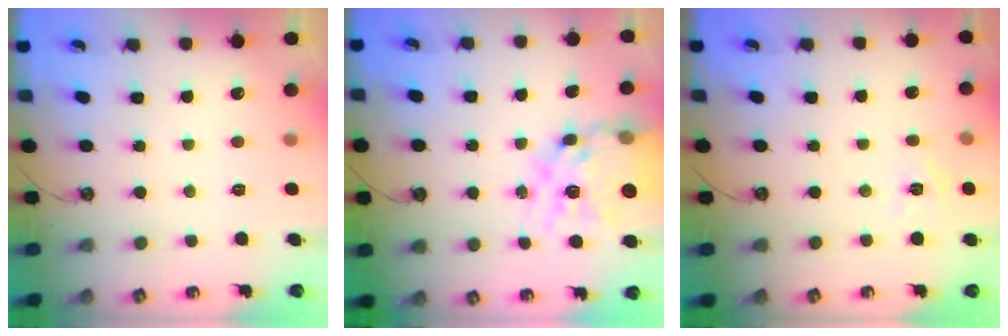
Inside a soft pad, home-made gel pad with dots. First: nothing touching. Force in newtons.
{"total": 20.5, "press": 20.4, "slide": 1.7}
{"total": 2.9, "press": 2.9, "slide": 0.4}